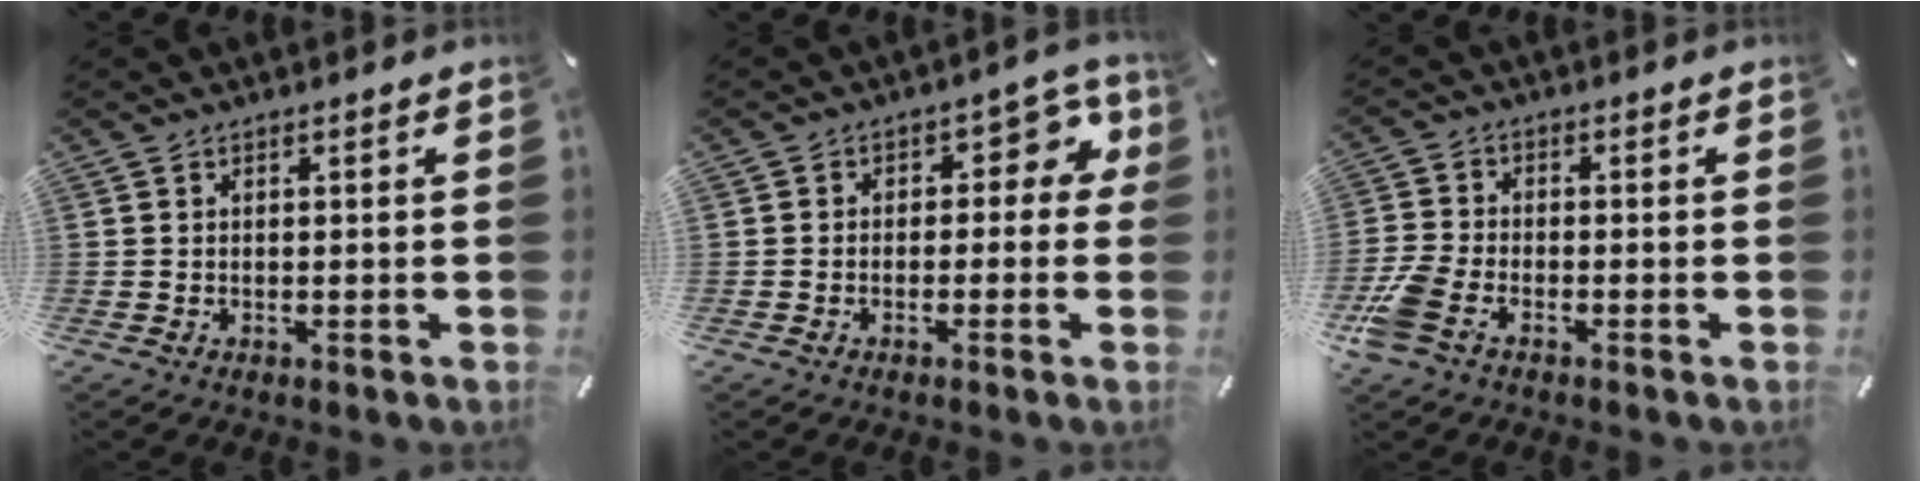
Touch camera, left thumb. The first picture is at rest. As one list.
[{"total": 7.2, "force": [1.1, 5.2, 4.8], "torque": [-0.054, -0.002, 0.013]}, {"total": 6.9, "force": [-3.6, 4.2, 4.1], "torque": [-0.106, 0.006, -0.071]}]